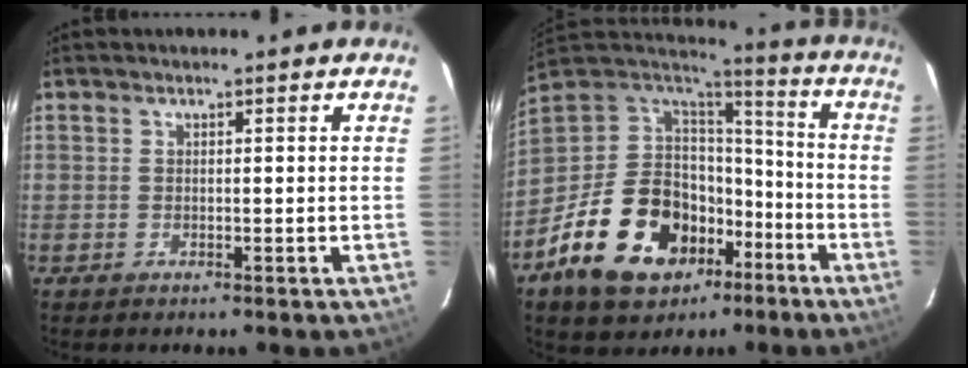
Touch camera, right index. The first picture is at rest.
{"total": 25.8, "force": [-12.3, 16.2, 15.8], "torque": [-0.339, -0.004, -0.191]}